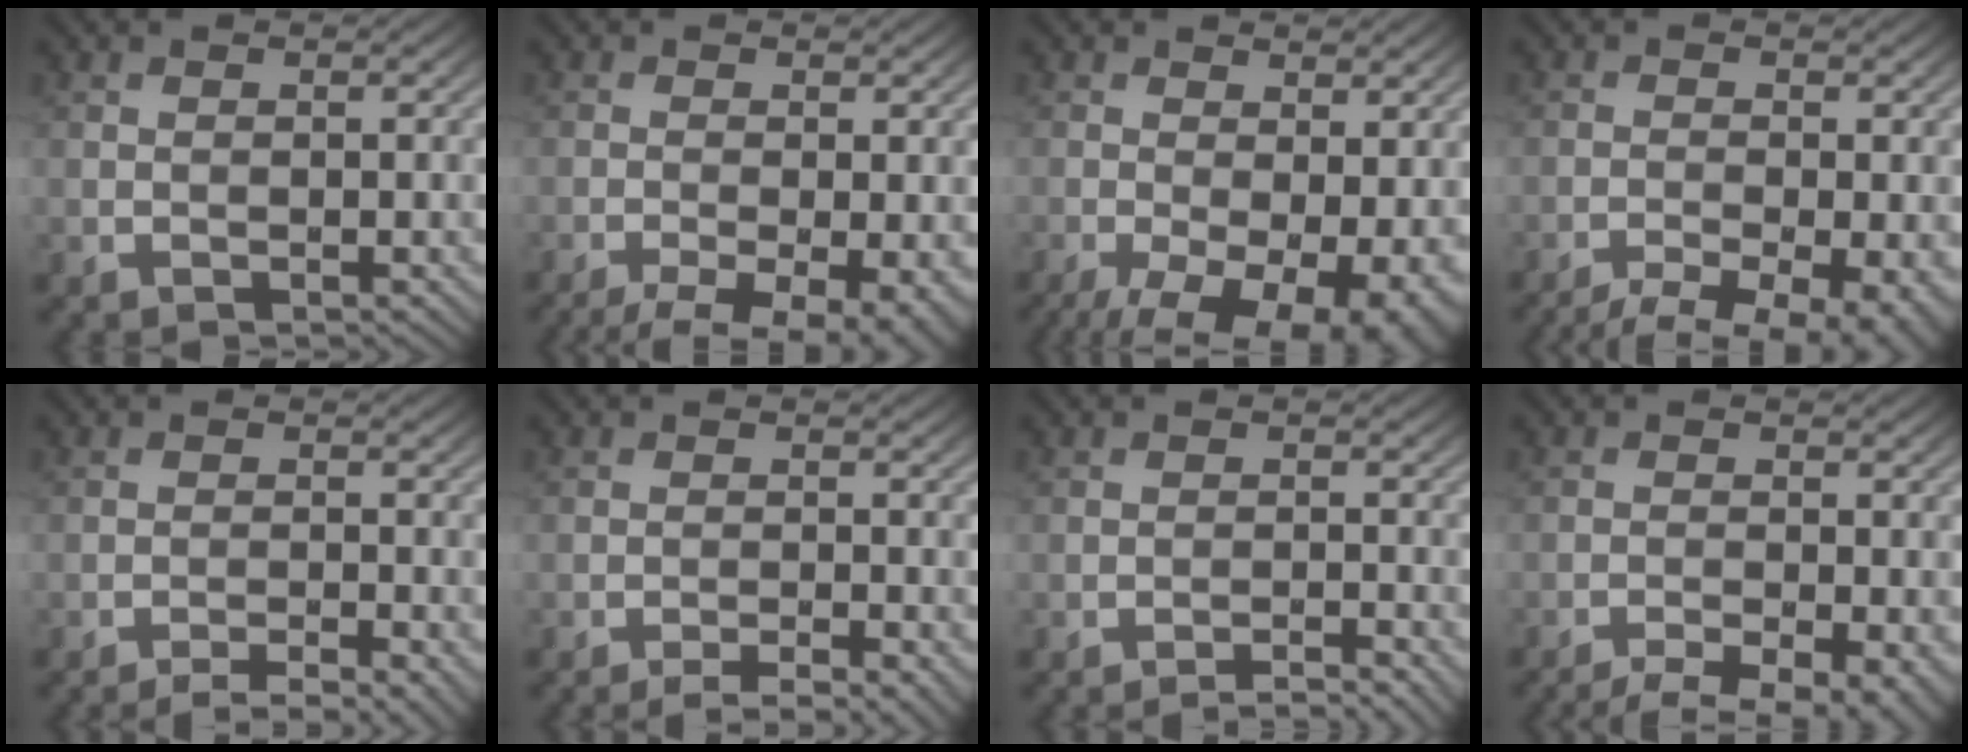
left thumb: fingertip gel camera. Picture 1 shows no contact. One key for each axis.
{"total": 8.8, "fx": -5.6, "fy": 2.8, "fz": 6.2, "tx": -0.108, "ty": -0.030, "tz": -0.071}
{"total": 12.8, "fx": -5.0, "fy": 5.9, "fz": 10.2, "tx": -0.177, "ty": -0.029, "tz": -0.062}
{"total": 10.3, "fx": -7.9, "fy": 2.9, "fz": 6.0, "tx": -0.091, "ty": -0.024, "tz": -0.097}
{"total": 4.6, "fx": -3.3, "fy": 0.7, "fz": 3.1, "tx": -0.050, "ty": 0.007, "tz": -0.056}
{"total": 4.3, "fx": -2.9, "fy": 0.7, "fz": 3.1, "tx": -0.047, "ty": 0.005, "tz": -0.048}
{"total": 2.9, "fx": -2.3, "fy": 0.2, "fz": 1.7, "tx": -0.025, "ty": 0.009, "tz": -0.043}
{"total": 8.1, "fx": -6.4, "fy": 1.7, "fz": 4.8, "tx": -0.077, "ty": -0.020, "tz": -0.086}